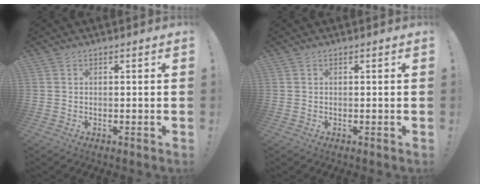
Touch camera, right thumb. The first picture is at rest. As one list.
[{"total": 0.0}]